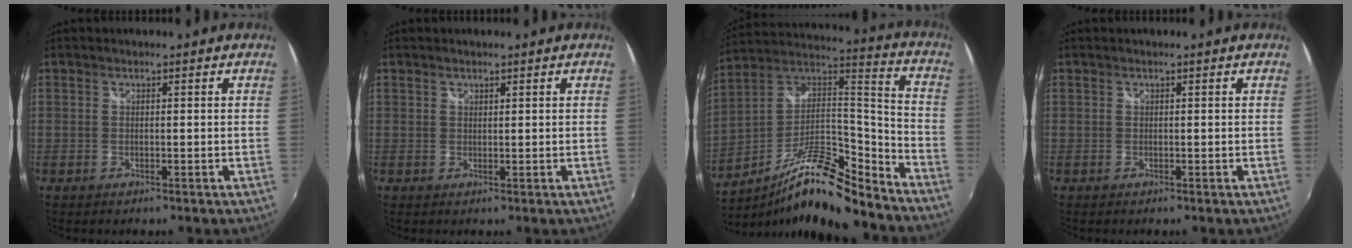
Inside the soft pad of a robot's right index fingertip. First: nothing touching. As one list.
[{"total": 0.7, "force": [0.6, 0.4, 0.1], "torque": [0.000, 0.001, 0.009]}, {"total": 19.0, "force": [-13.5, 4.7, 12.5], "torque": [-0.220, 0.008, -0.243]}, {"total": 0.0}]